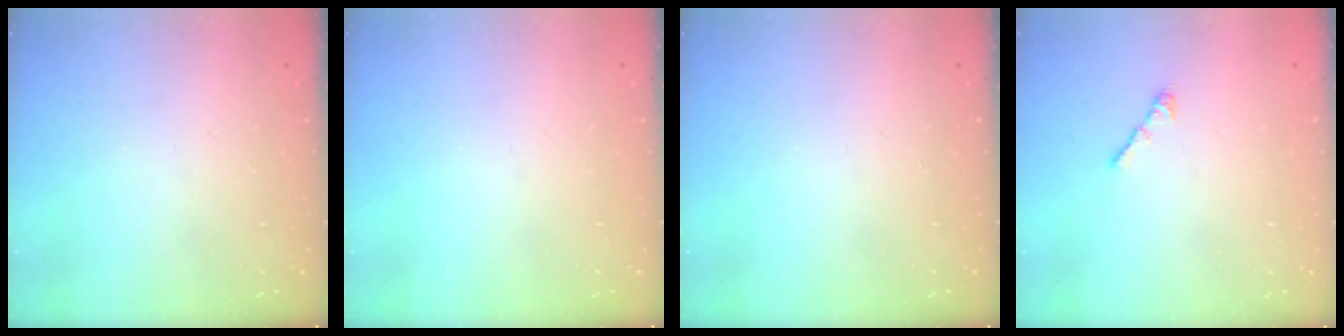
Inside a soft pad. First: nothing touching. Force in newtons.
{"total": 0.0}
{"total": 0.0}
{"total": 3.0, "press": 2.9, "slide": 0.8}